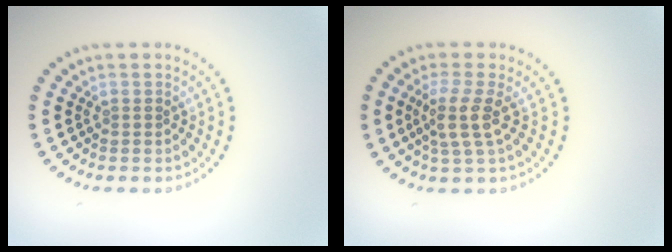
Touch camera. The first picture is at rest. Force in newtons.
{"total": 2.9, "press": 2.4, "slide": 1.7}